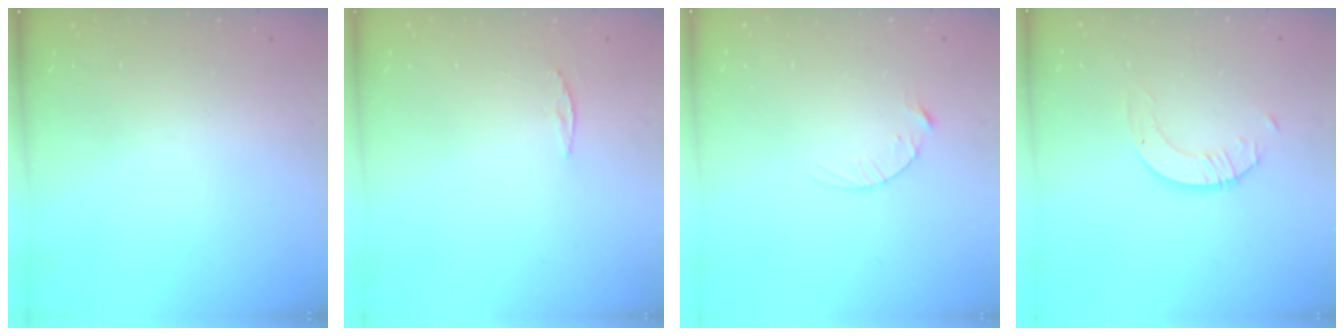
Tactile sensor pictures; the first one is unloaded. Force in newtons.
{"total": 3.3, "press": 3.3, "slide": 0.4}
{"total": 3.5, "press": 3.5, "slide": 0.4}
{"total": 2.7, "press": 2.7, "slide": 0.2}